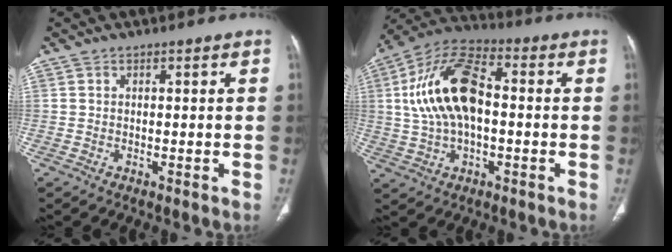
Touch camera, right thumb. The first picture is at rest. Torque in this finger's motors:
{"motor_torque": [-0.30, 2.38, 2.01, -0.31, 0.24]}